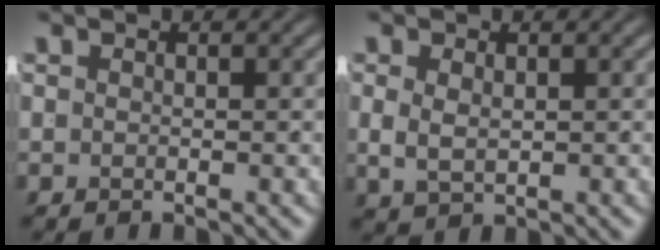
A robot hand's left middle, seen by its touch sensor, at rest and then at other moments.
{"total": 2.5, "force": [0.3, 1.8, 1.6], "torque": [-0.039, -0.006, 0.018]}